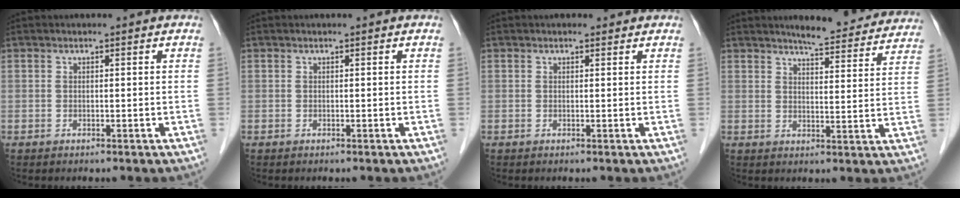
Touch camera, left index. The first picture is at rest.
{"total": 0.0}
{"total": 1.3, "force": [1.1, 0.6, 0.3], "torque": [-0.007, 0.012, 0.013]}
{"total": 12.9, "force": [12.0, 1.9, 4.3], "torque": [-0.043, -0.013, 0.133]}